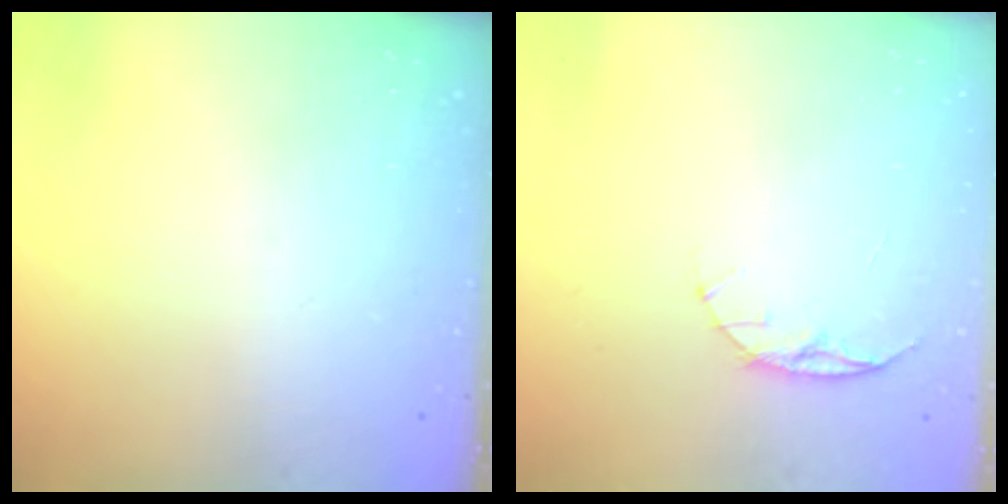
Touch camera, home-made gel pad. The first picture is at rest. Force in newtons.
{"total": 5.9, "press": 5.8, "slide": 0.7}